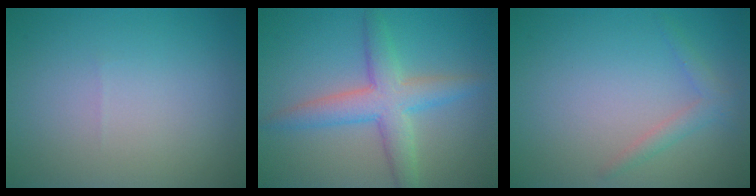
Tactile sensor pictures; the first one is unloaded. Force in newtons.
{"total": 4.9, "press": 4.9, "slide": 0.1}
{"total": 1.5, "press": 1.5, "slide": 0.1}